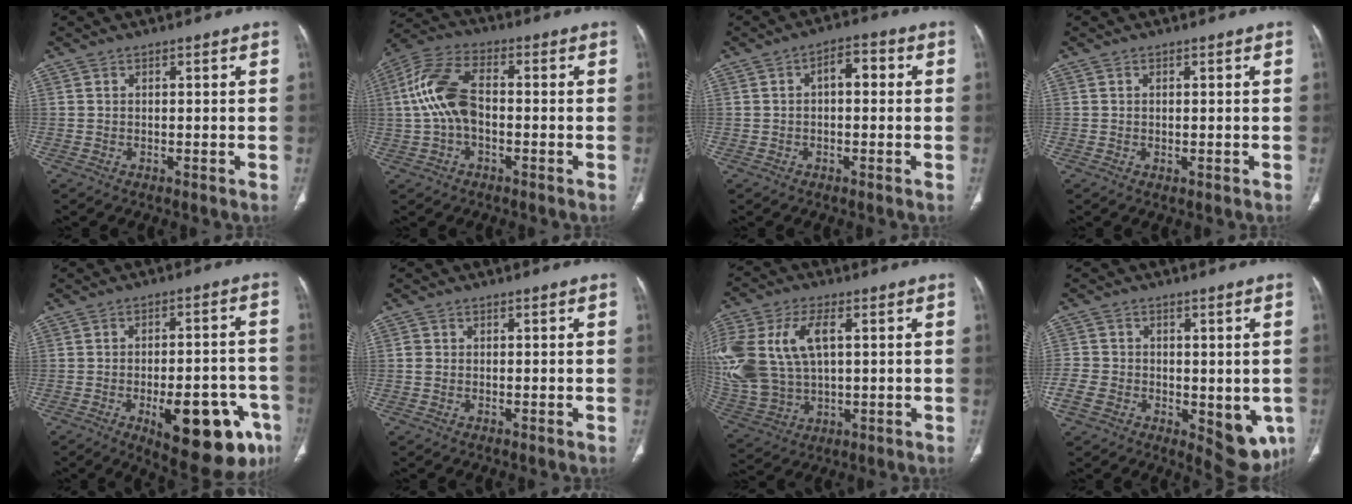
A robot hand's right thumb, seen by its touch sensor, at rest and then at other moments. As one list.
[{"total": 11.4, "force": [-0.5, 6.4, 9.4], "torque": [-0.204, 0.033, -0.014]}, {"total": 4.5, "force": [0.4, 2.5, 3.7], "torque": [-0.047, 0.017, -0.002]}, {"total": 0.6, "force": [0.0, 0.4, 0.4], "torque": [-0.010, -0.003, 0.003]}, {"total": 19.4, "force": [-8.1, 7.8, 15.8], "torque": [-0.153, 0.029, -0.094]}, {"total": 1.0, "force": [-0.1, 0.9, 0.4], "torque": [-0.004, 0.002, 0.001]}, {"total": 22.2, "force": [4.6, 13.6, 17.0], "torque": [-0.414, 0.012, 0.098]}, {"total": 14.3, "force": [-3.6, 9.1, 10.5], "torque": [-0.131, -0.006, -0.049]}]